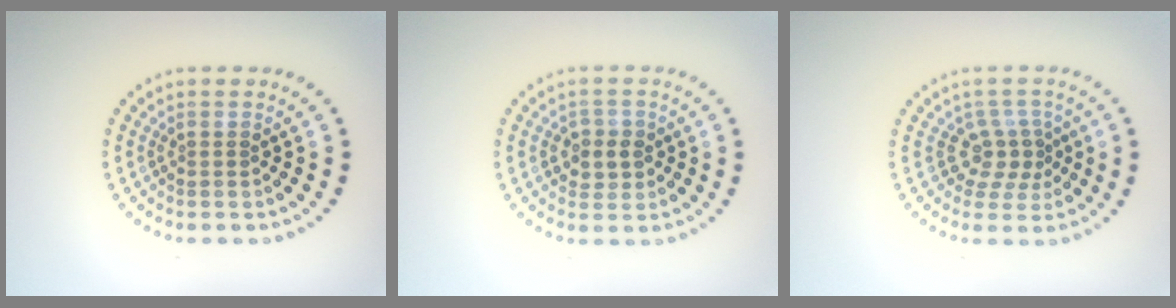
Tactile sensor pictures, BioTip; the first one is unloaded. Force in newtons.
{"total": 2.3, "press": 2.2, "slide": 0.7}
{"total": 2.8, "press": 2.0, "slide": 1.9}